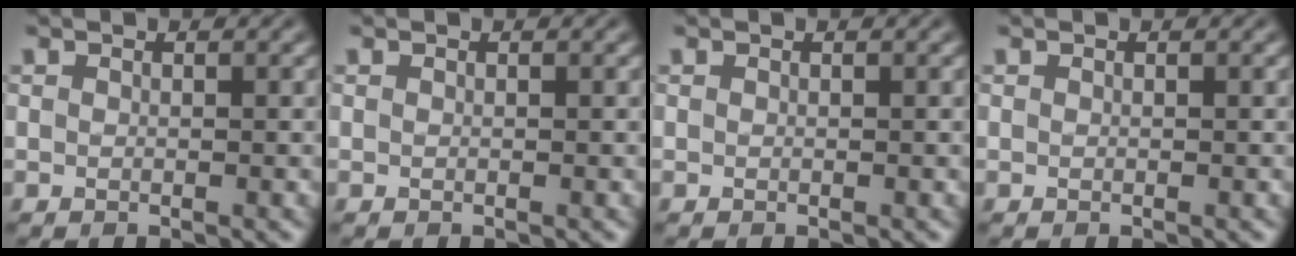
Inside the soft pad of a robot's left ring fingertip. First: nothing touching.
{"total": 0.0}
{"total": 0.0}
{"total": 0.0}